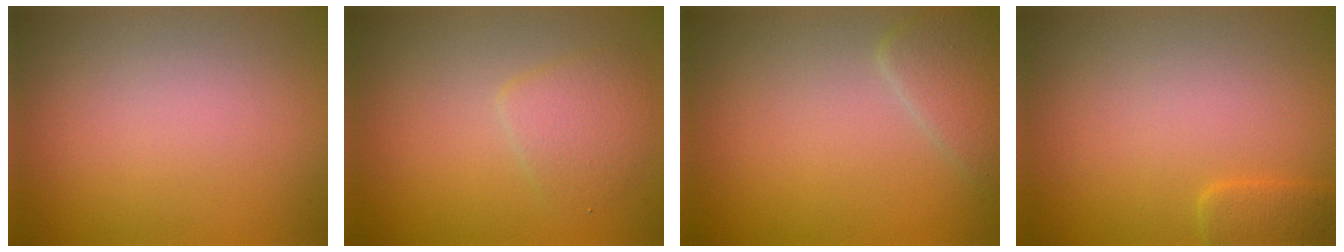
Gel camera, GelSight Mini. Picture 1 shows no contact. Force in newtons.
{"total": 2.4, "press": 2.4, "slide": 0.1}
{"total": 2.6, "press": 2.6, "slide": 0.1}
{"total": 1.6, "press": 1.6, "slide": 0.1}